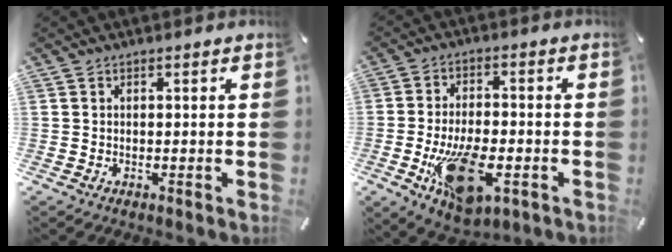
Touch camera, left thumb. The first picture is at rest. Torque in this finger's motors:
{"motor_torque": [1.05, 3.96, 1.52, 0.29, 0.61]}